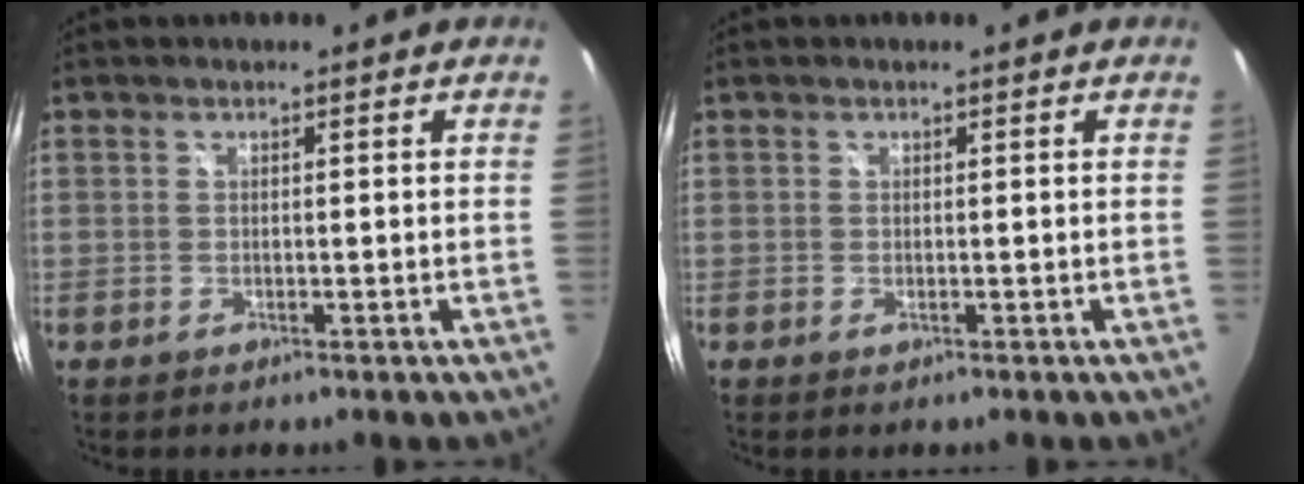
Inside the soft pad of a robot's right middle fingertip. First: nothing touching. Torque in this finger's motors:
{"motor_torque": [0.94, -1.19, 0.02, 0.04]}